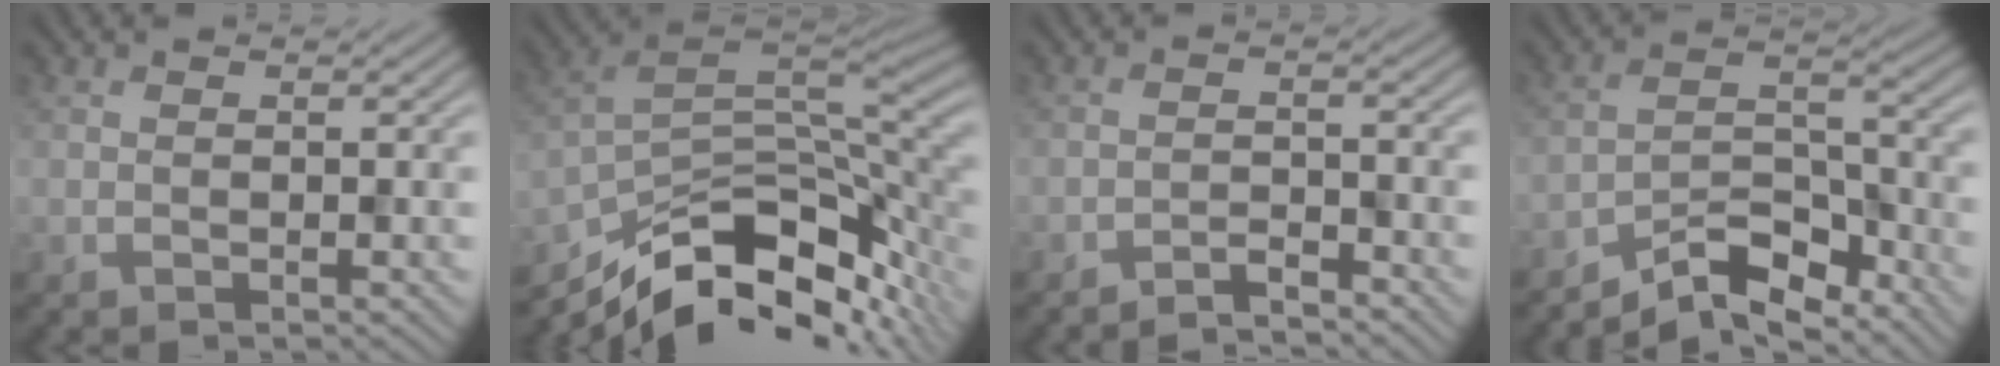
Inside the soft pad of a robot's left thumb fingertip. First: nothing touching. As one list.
[{"total": 14.0, "force": [-8.3, 6.0, 9.5], "torque": [-0.181, -0.017, -0.135]}, {"total": 2.5, "force": [-2.4, 0.2, 0.8], "torque": [-0.011, 0.005, -0.048]}, {"total": 7.7, "force": [-6.7, 2.0, 3.3], "torque": [-0.052, 0.007, -0.133]}]